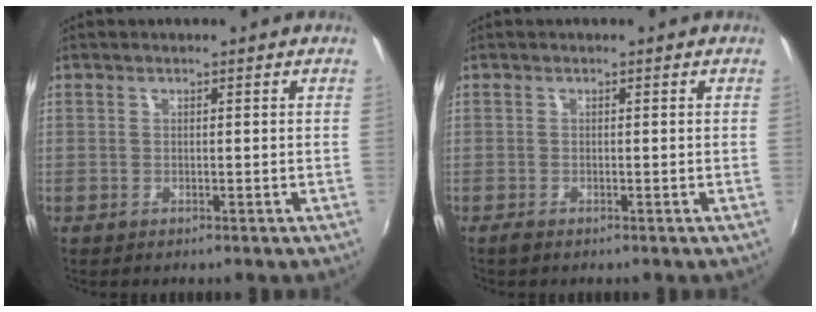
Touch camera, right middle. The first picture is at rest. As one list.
[{"total": 0.8, "force": [-0.7, 0.3, 0.3], "torque": [-0.006, -0.004, -0.016]}]